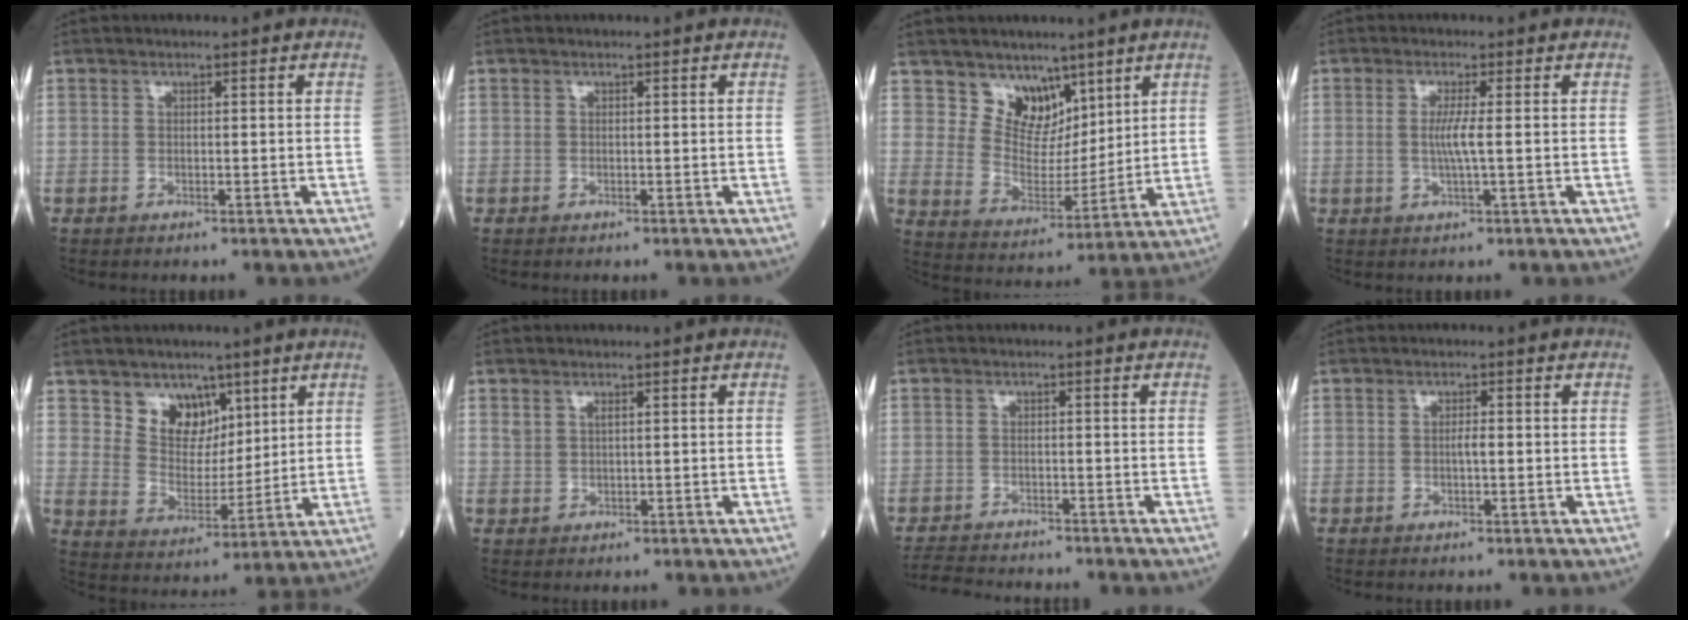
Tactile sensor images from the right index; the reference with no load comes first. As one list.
[{"total": 0.0}, {"total": 8.1, "force": [5.7, 5.2, 2.7], "torque": [-0.045, -0.001, 0.114]}, {"total": 3.1, "force": [0.0, -0.4, 3.1], "torque": [-0.065, -0.005, -0.001]}, {"total": 7.7, "force": [4.8, 5.2, 2.8], "torque": [-0.050, 0.002, 0.094]}, {"total": 1.2, "force": [0.8, 0.5, 0.8], "torque": [-0.019, 0.005, 0.017]}, {"total": 5.8, "force": [-5.6, 0.3, 1.2], "torque": [-0.018, -0.019, -0.094]}, {"total": 1.2, "force": [-0.2, 0.2, 1.2], "torque": [-0.021, 0.001, -0.004]}]